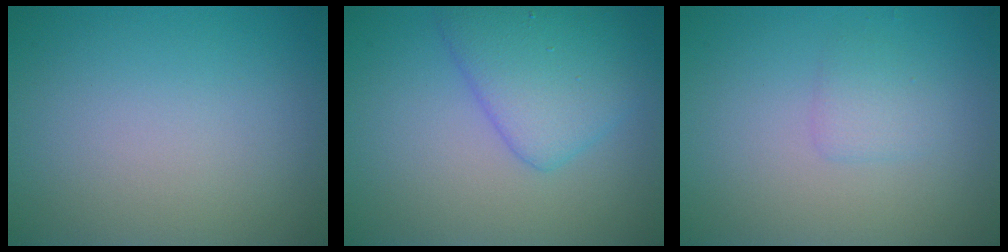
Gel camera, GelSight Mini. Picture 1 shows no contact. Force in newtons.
{"total": 4.8, "press": 4.8, "slide": 0.1}
{"total": 1.3, "press": 1.3, "slide": 0.1}